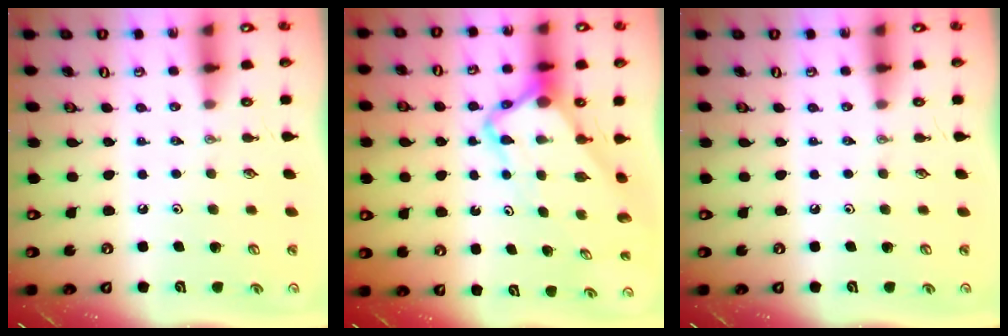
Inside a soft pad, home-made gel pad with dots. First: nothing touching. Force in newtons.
{"total": 6.8, "press": 6.8, "slide": 0.4}
{"total": 0.0}